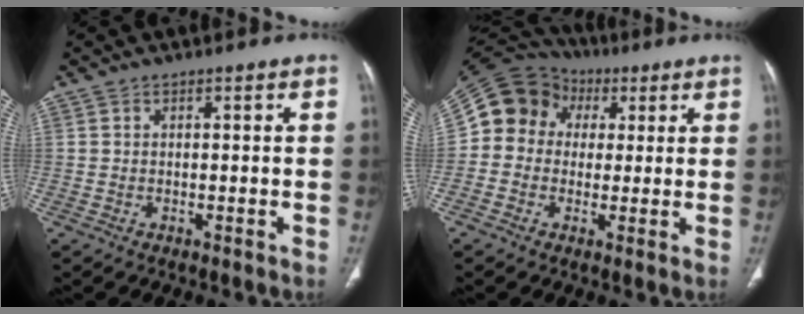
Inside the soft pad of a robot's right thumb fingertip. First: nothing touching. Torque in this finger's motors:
{"motor_torque": [1.60, 1.48, 0.63, -0.67, 0.22]}